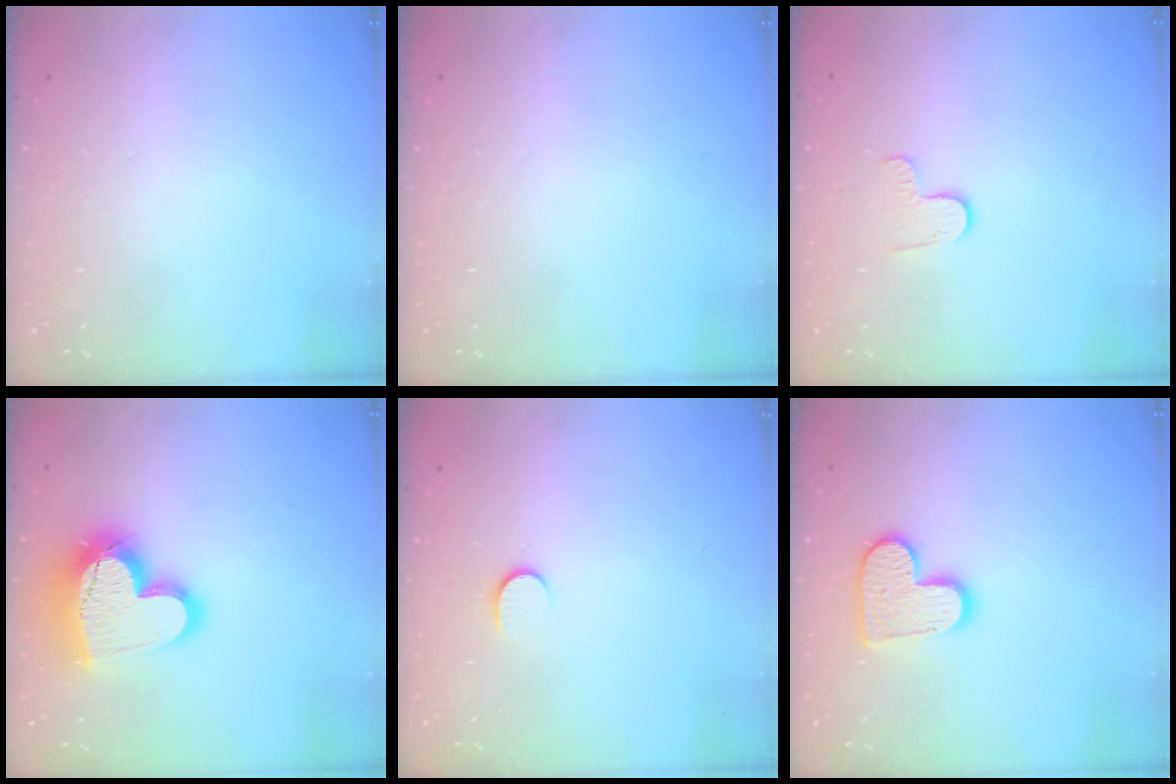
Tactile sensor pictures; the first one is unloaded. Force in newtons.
{"total": 0.0}
{"total": 3.8, "press": 3.8, "slide": 0.5}
{"total": 19.2, "press": 19.2, "slide": 1.5}
{"total": 4.4, "press": 4.4, "slide": 0.5}
{"total": 11.3, "press": 11.3, "slide": 0.8}